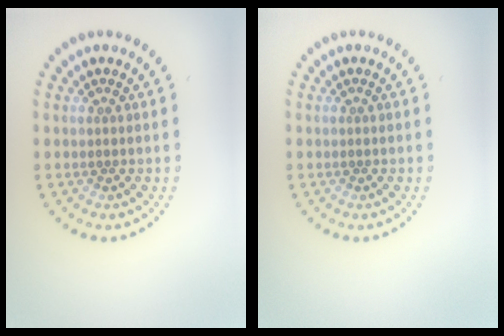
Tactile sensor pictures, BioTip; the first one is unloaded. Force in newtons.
{"total": 0.0}